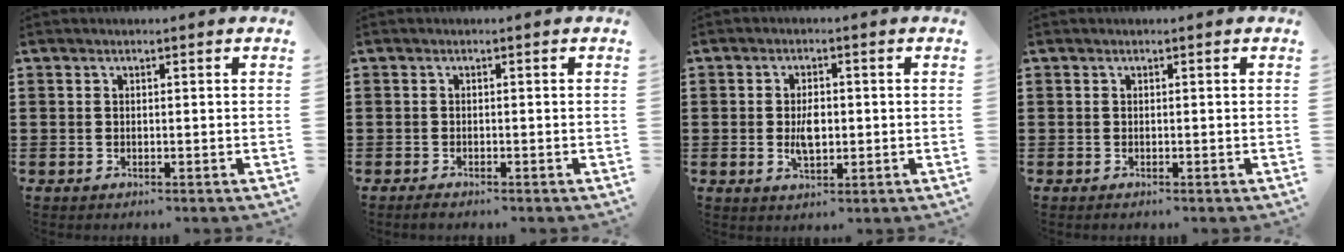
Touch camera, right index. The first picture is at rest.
{"total": 0.8, "force": [-0.8, 0.0, 0.2], "torque": [-0.006, -0.005, -0.014]}
{"total": 4.0, "force": [-0.2, 2.1, 3.4], "torque": [-0.063, -0.001, -0.008]}
{"total": 0.0}